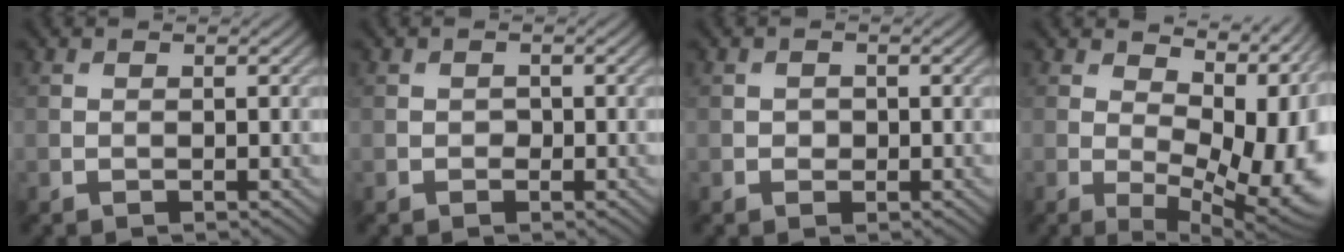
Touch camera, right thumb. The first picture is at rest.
{"total": 0.7, "force": [-0.2, 0.7, 0.2], "torque": [0.000, -0.005, -0.006]}
{"total": 0.9, "force": [-0.1, 0.9, 0.3], "torque": [-0.003, -0.006, -0.005]}
{"total": 15.8, "force": [1.9, 8.9, 12.9], "torque": [-0.155, -0.007, 0.068]}